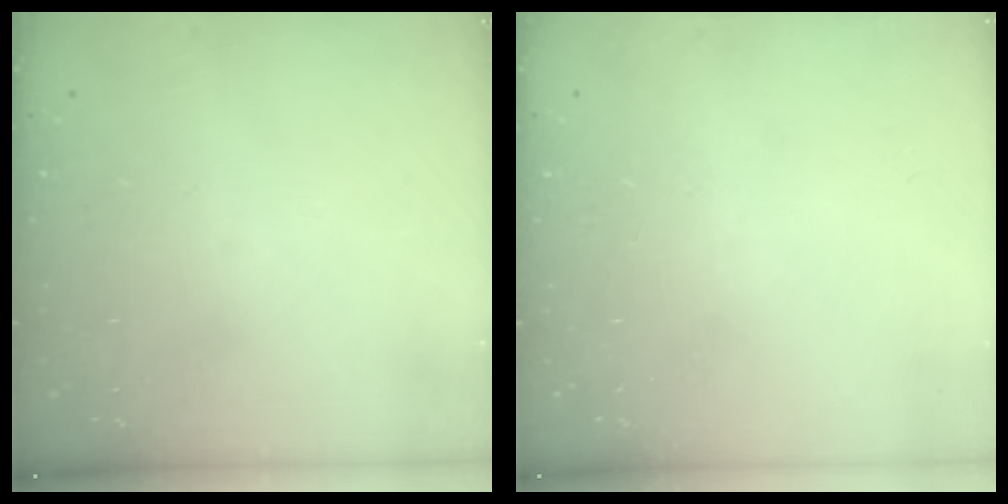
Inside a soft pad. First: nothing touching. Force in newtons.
{"total": 0.0}